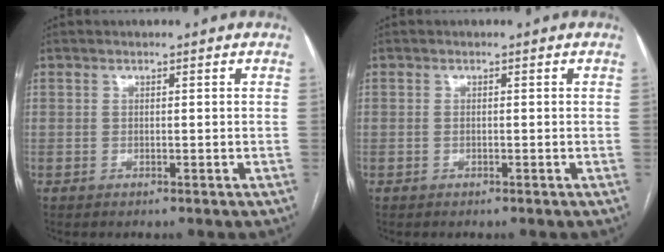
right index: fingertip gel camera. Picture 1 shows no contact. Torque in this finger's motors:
{"motor_torque": [-0.19, 0.03, -0.04, 0.00]}